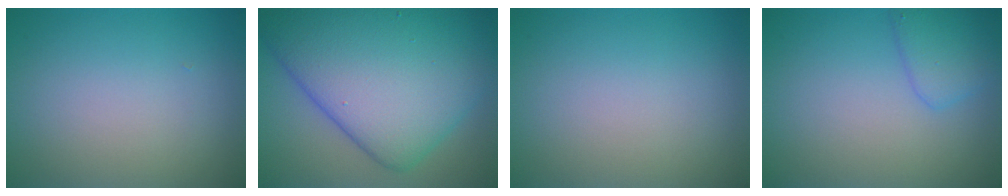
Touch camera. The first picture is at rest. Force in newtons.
{"total": 14.2, "press": 14.2, "slide": 0.4}
{"total": 0.0}
{"total": 2.5, "press": 2.5, "slide": 0.2}